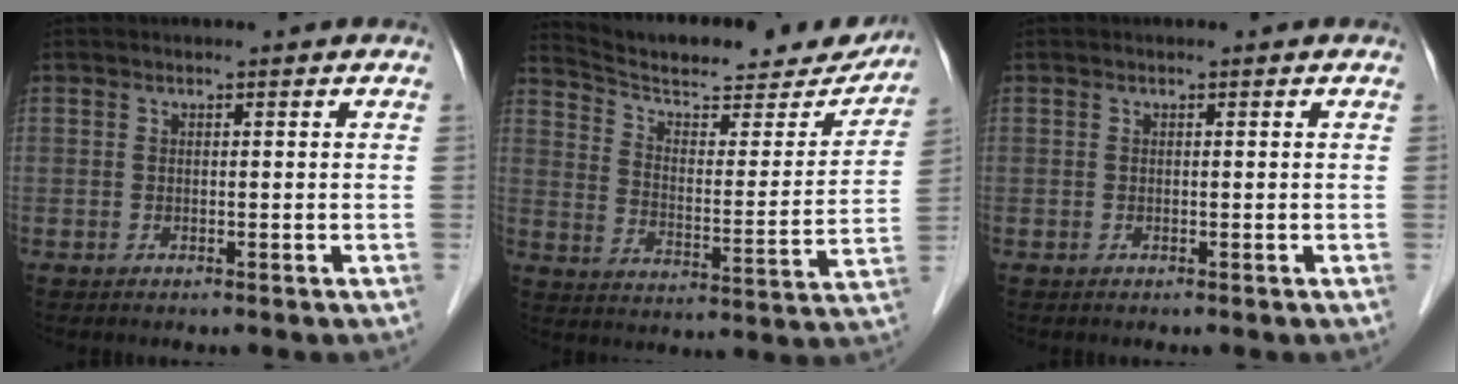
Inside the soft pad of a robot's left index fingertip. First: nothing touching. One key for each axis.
{"total": 23.7, "fx": 21.8, "fy": 4.7, "fz": 8.1, "tx": -0.119, "ty": -0.034, "tz": 0.297}
{"total": 0.0}